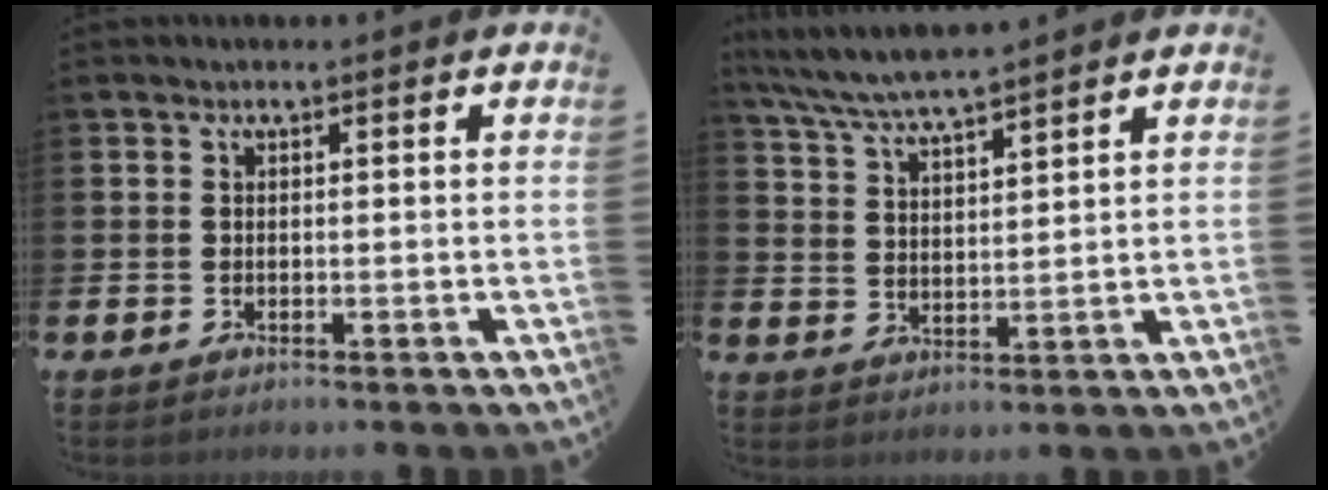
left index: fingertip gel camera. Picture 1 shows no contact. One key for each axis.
{"total": 6.1, "fx": 5.9, "fy": 0.1, "fz": 1.6, "tx": -0.055, "ty": -0.029, "tz": 0.107}